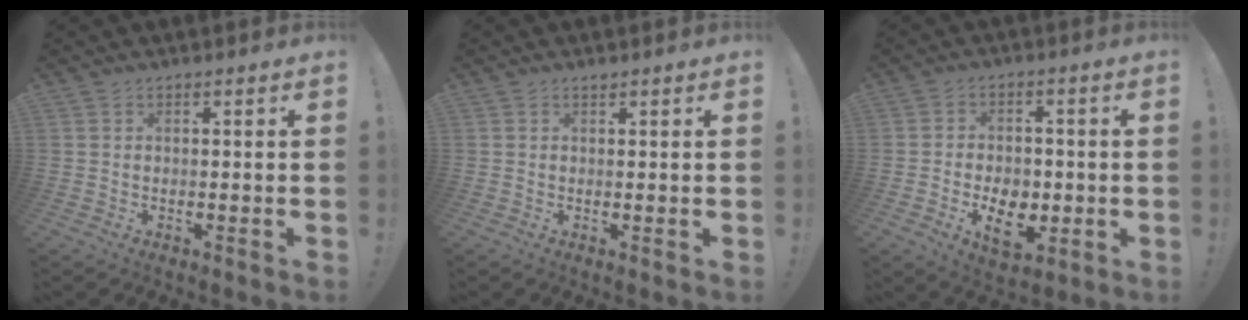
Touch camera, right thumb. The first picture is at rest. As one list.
[{"total": 0.9, "force": [0.8, 0.0, 0.5], "torque": [-0.010, 0.000, 0.015]}, {"total": 10.1, "force": [-3.5, 7.0, 6.4], "torque": [-0.090, 0.016, -0.058]}]